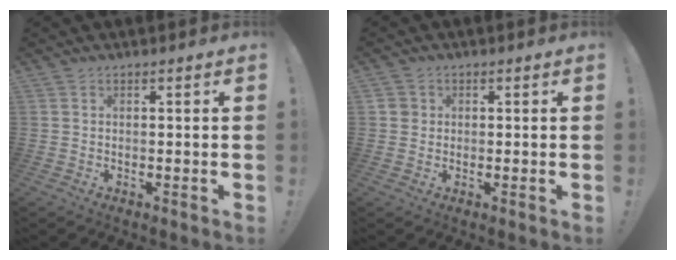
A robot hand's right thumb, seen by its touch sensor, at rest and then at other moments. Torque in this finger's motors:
{"motor_torque": [-0.06, -0.13, 0.22, -0.02, -0.01]}